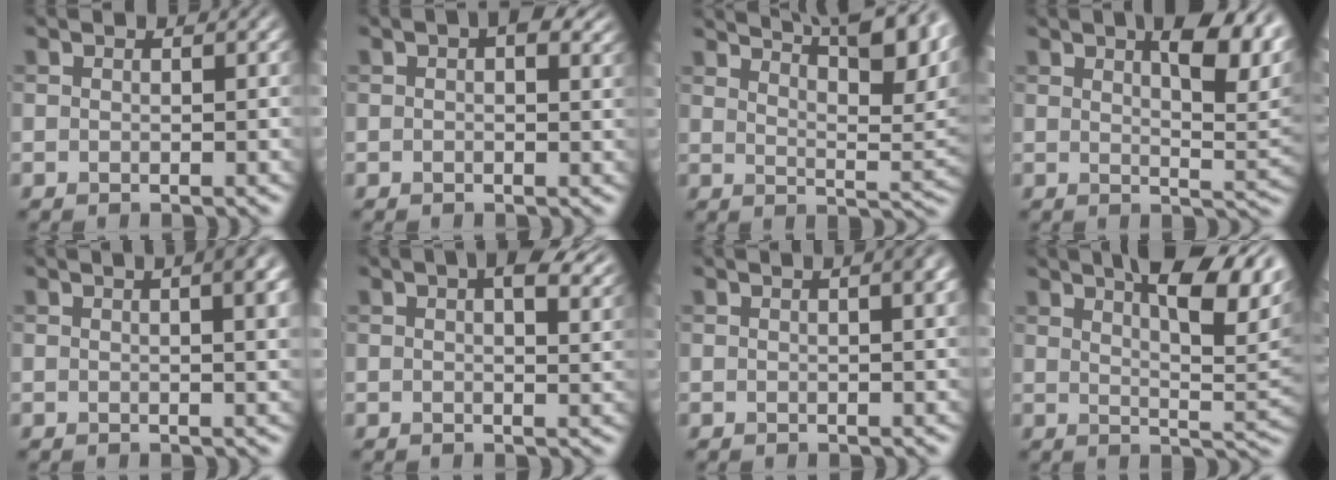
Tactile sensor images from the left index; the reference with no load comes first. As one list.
[{"total": 3.7, "force": [1.8, 1.7, 2.8], "torque": [-0.026, 0.003, 0.020]}, {"total": 14.1, "force": [10.2, 4.0, 8.9], "torque": [-0.088, 0.037, 0.112]}, {"total": 8.8, "force": [4.2, 3.1, 7.1], "torque": [-0.091, 0.004, 0.069]}, {"total": 5.9, "force": [2.2, 2.3, 5.0], "torque": [-0.031, 0.023, 0.011]}, {"total": 6.0, "force": [3.4, 2.4, 4.4], "torque": [-0.046, 0.013, 0.038]}, {"total": 4.4, "force": [1.8, 1.8, 3.6], "torque": [-0.026, 0.014, 0.009]}, {"total": 10.1, "force": [5.3, 2.9, 8.1], "torque": [-0.104, 0.016, 0.084]}]